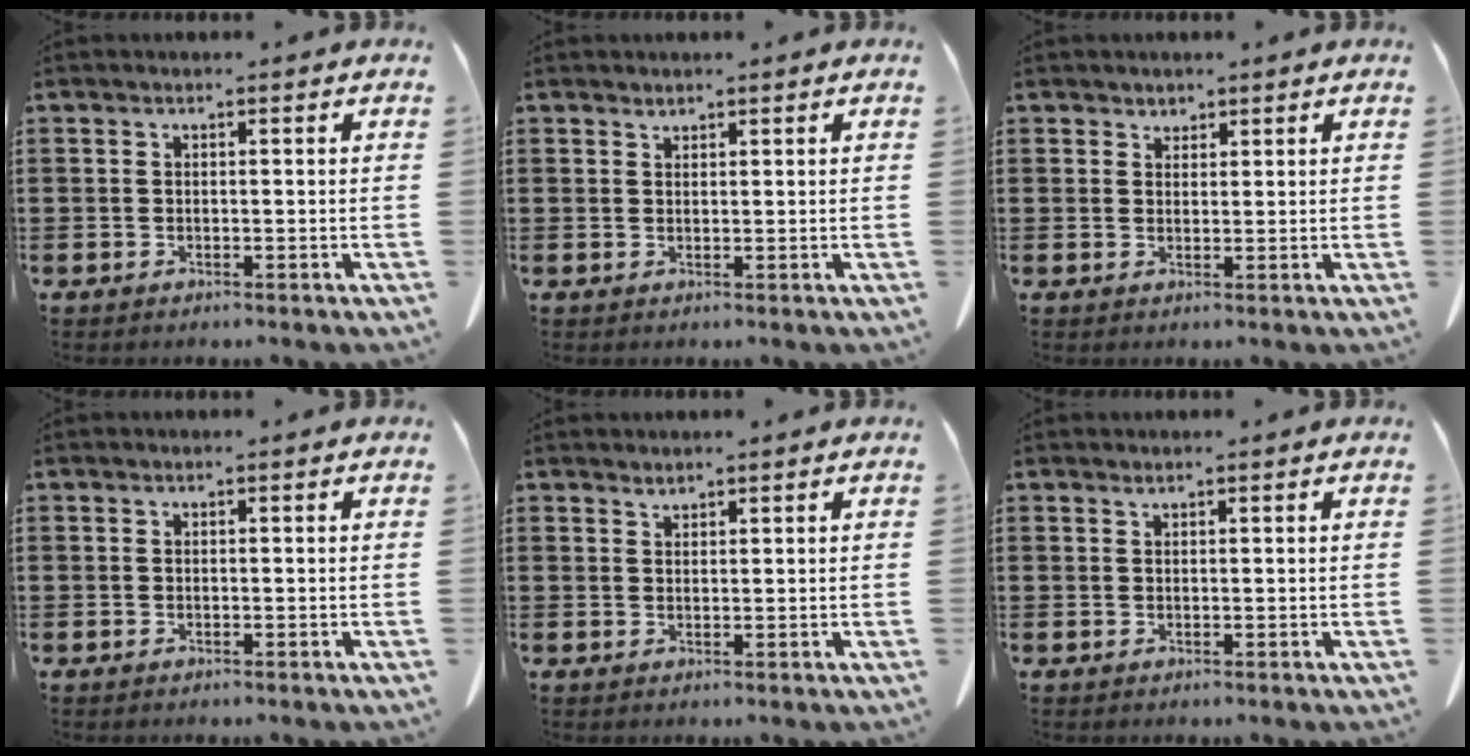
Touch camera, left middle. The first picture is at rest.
{"total": 1.1, "force": [1.1, 0.2, 0.0], "torque": [-0.004, -0.004, 0.023]}
{"total": 1.5, "force": [1.4, 0.5, 0.0], "torque": [-0.004, 0.001, 0.030]}
{"total": 0.0}
{"total": 1.3, "force": [1.3, 0.1, 0.0], "torque": [-0.004, -0.004, 0.027]}
{"total": 0.6, "force": [0.5, 0.0, 0.3], "torque": [-0.007, -0.003, 0.012]}